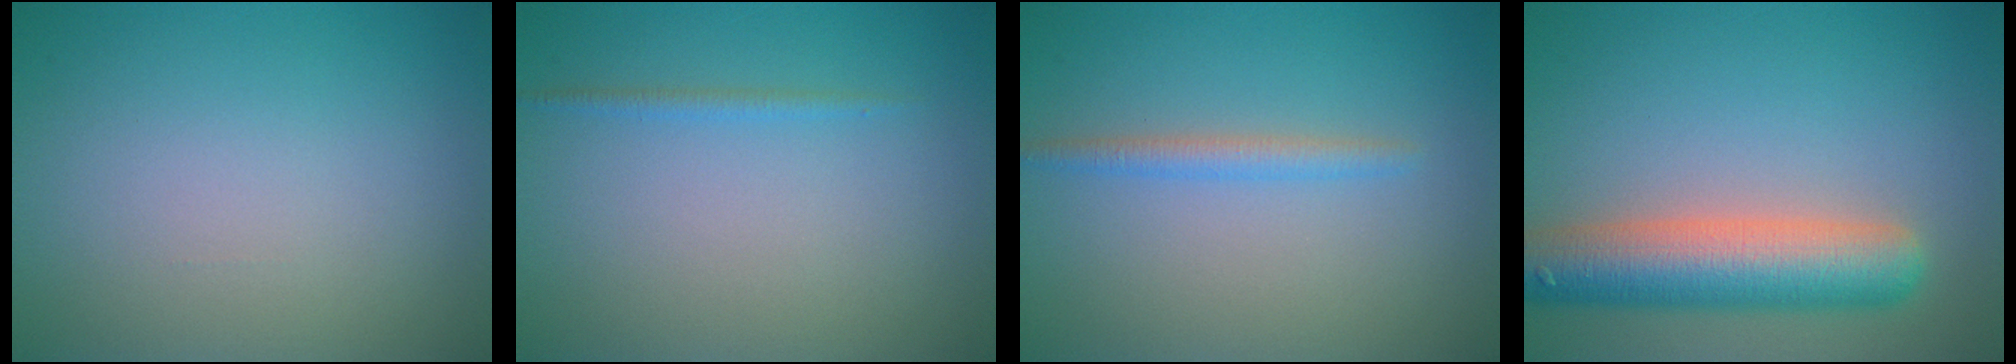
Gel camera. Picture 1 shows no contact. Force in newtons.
{"total": 0.8, "press": 0.8, "slide": 0.1}
{"total": 1.6, "press": 1.6, "slide": 0.0}
{"total": 7.9, "press": 7.9, "slide": 0.5}